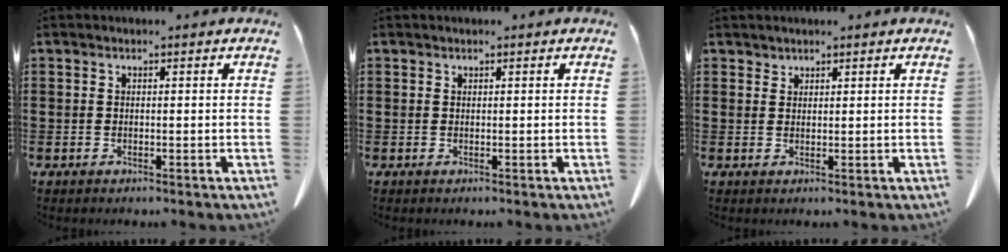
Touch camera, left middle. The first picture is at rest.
{"total": 0.0}
{"total": 1.0, "force": [1.0, 0.4, 0.0], "torque": [-0.003, -0.001, 0.020]}